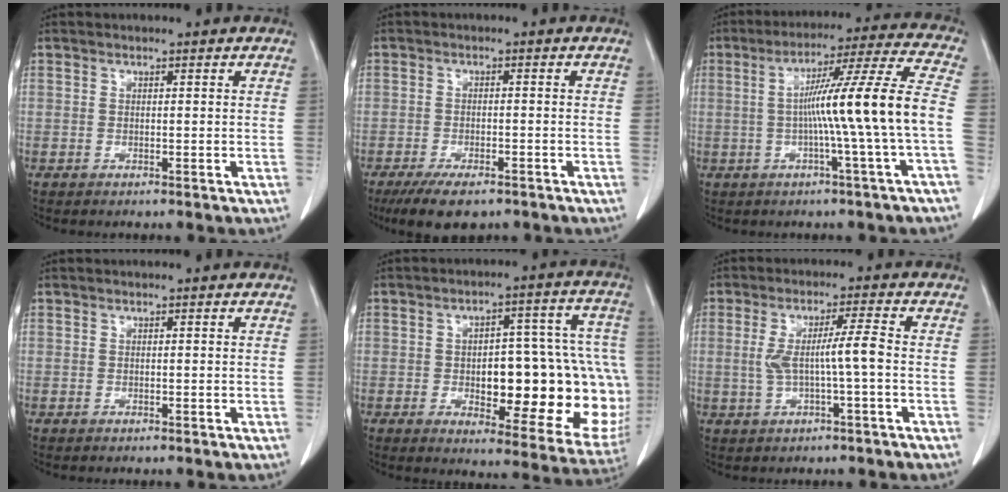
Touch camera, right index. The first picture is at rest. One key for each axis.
{"total": 7.3, "fx": -5.4, "fy": 2.6, "fz": 4.3, "tx": -0.068, "ty": -0.010, "tz": -0.085}
{"total": 13.7, "fx": -1.7, "fy": -2.5, "fz": 13.4, "tx": -0.206, "ty": 0.011, "tz": -0.028}
{"total": 0.0}
{"total": 23.5, "fx": -2.5, "fy": 8.4, "fz": 21.8, "tx": -0.197, "ty": 0.039, "tz": -0.003}
{"total": 5.8, "fx": -0.4, "fy": -0.1, "fz": 5.8, "tx": -0.111, "ty": 0.010, "tz": -0.005}